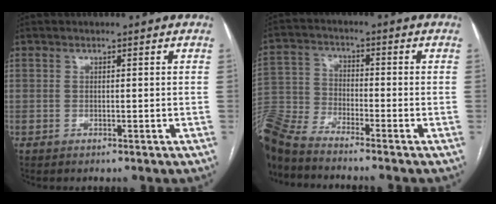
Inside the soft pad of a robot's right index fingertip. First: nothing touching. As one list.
[{"total": 13.5, "force": [-12.3, 2.0, 5.1], "torque": [-0.125, -0.006, -0.245]}]